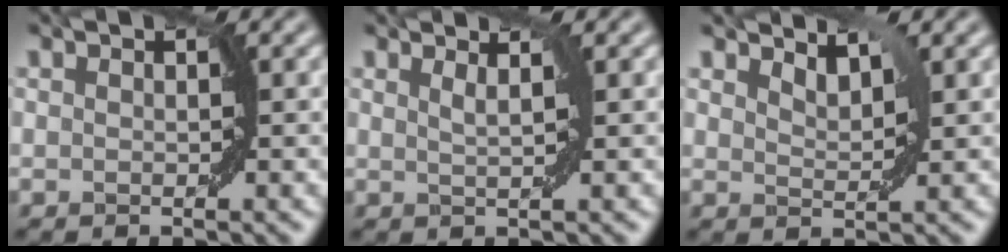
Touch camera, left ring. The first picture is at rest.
{"total": 1.5, "force": [0.9, 0.4, 1.2], "torque": [-0.011, -0.001, 0.008]}
{"total": 1.9, "force": [1.8, 0.2, 0.6], "torque": [-0.011, -0.003, 0.031]}